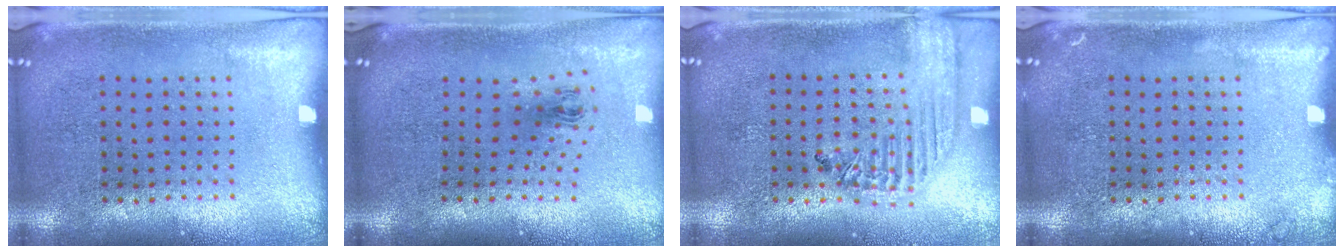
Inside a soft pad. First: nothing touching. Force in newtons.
{"total": 1.0, "press": 0.4, "slide": 0.9}
{"total": 1.9, "press": 1.7, "slide": 0.7}
{"total": 0.7, "press": 0.7, "slide": 0.2}